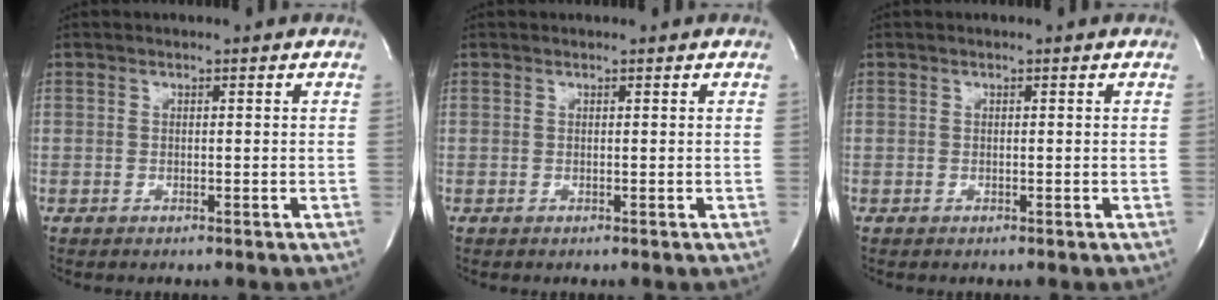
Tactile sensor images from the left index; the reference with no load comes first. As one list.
[{"total": 0.5, "force": [0.5, 0.0, 0.0], "torque": [0.000, 0.003, 0.005]}, {"total": 0.0}]